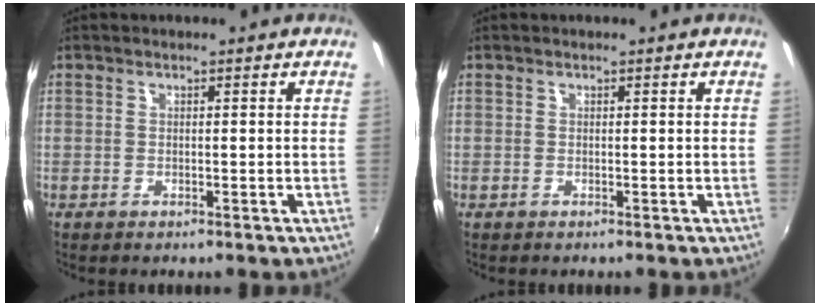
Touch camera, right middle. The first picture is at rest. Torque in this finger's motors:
{"motor_torque": [-0.10, 0.06, -0.02, 0.00]}